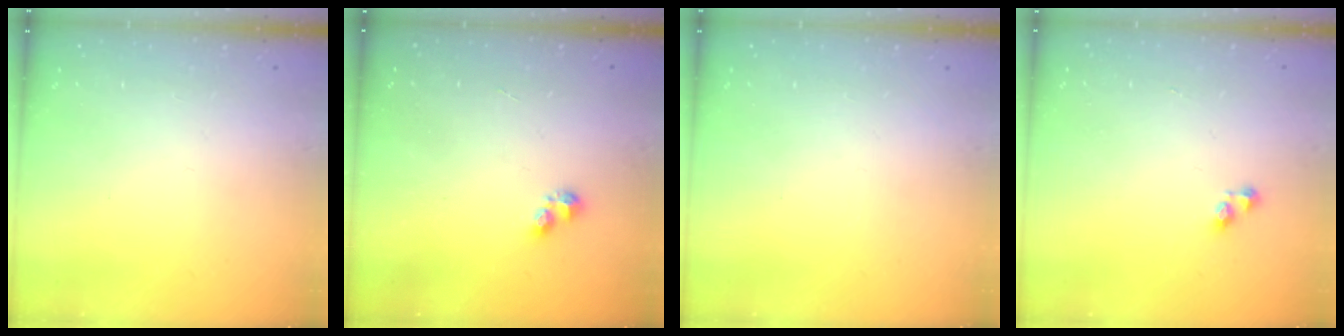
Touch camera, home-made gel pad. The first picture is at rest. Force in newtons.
{"total": 2.2, "press": 2.2, "slide": 0.3}
{"total": 0.0}
{"total": 2.0, "press": 2.0, "slide": 0.5}